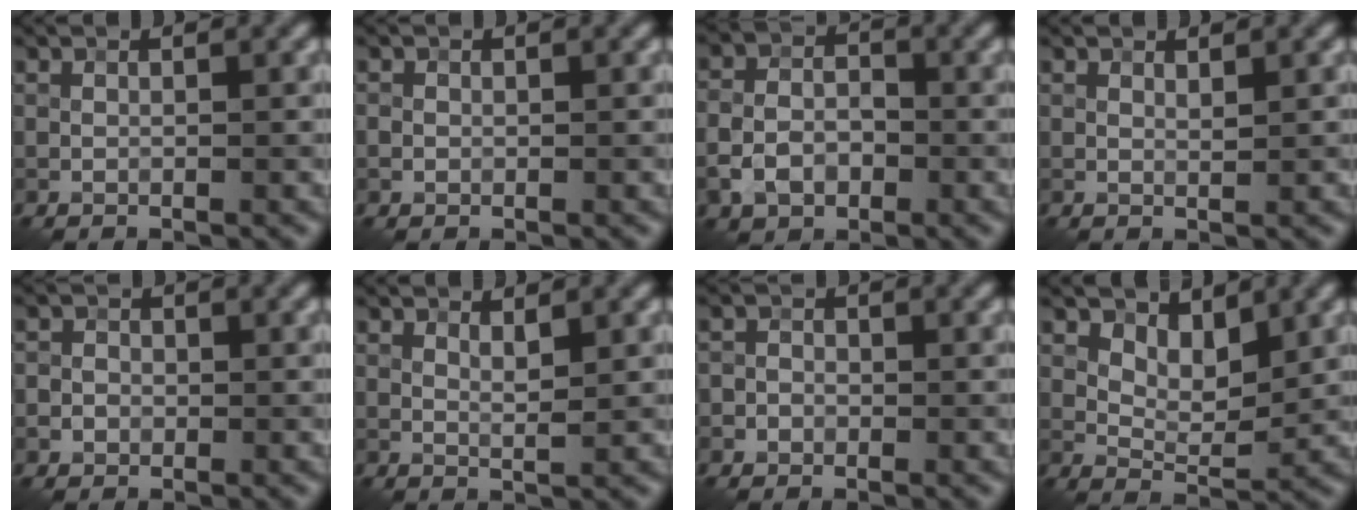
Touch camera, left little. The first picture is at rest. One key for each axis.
{"total": 0.7, "fx": -0.1, "fy": 0.6, "fz": 0.1, "tx": 0.002, "ty": -0.003, "tz": -0.002}
{"total": 3.9, "fx": -1.7, "fy": 2.9, "fz": 2.1, "tx": -0.039, "ty": -0.001, "tz": -0.033}
{"total": 0.6, "fx": 0.5, "fy": 0.1, "fz": 0.4, "tx": -0.010, "ty": -0.003, "tz": 0.009}
{"total": 1.9, "fx": -0.4, "fy": 1.7, "fz": 0.5, "tx": 0.005, "ty": 0.008, "tz": -0.017}
{"total": 1.3, "fx": 0.8, "fy": 0.3, "fz": 1.0, "tx": -0.021, "ty": -0.003, "tz": 0.013}
{"total": 1.7, "fx": -0.5, "fy": 1.5, "fz": 0.4, "tx": 0.009, "ty": 0.009, "tz": -0.017}
{"total": 3.3, "fx": 2.1, "fy": 1.6, "fz": 2.0, "tx": -0.036, "ty": -0.013, "tz": 0.035}